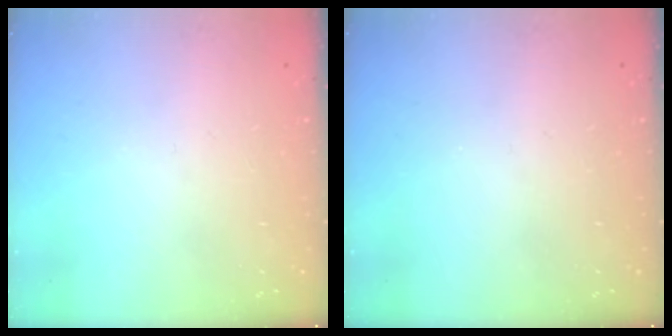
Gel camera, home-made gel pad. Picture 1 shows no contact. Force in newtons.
{"total": 0.0}